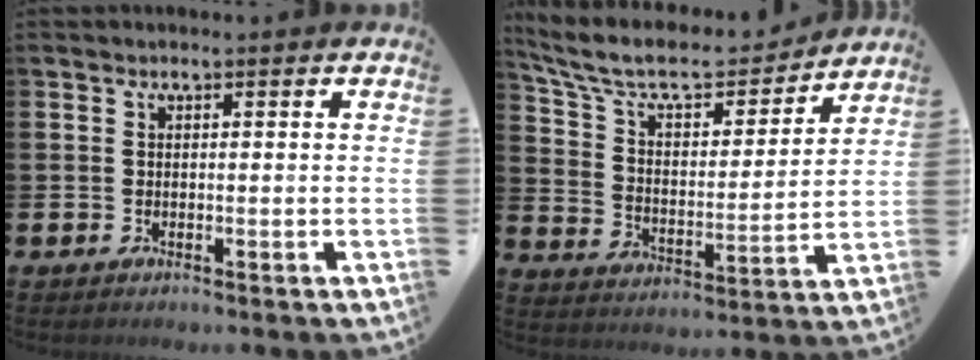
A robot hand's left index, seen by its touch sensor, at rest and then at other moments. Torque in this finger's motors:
{"motor_torque": [0.61, -0.76, 0.26, 0.10]}